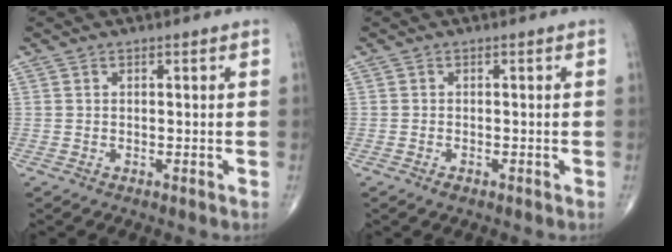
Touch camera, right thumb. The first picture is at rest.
{"total": 1.1, "force": [-0.7, 0.5, 0.6], "torque": [-0.013, 0.000, -0.012]}